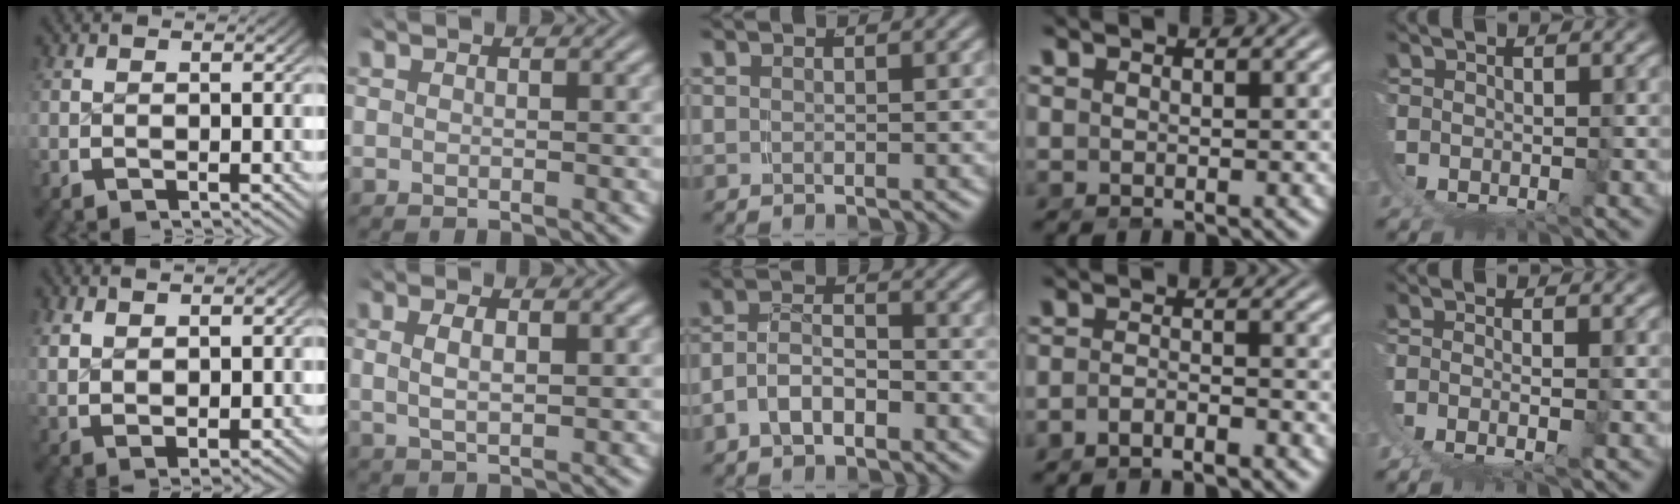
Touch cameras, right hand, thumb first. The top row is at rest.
{"thumb": {"total": 4.6, "force": [1.5, 2.8, 3.3], "torque": [-0.064, -0.012, 0.044]}, "index": {"total": 3.0, "force": [0.7, 1.5, 2.5], "torque": [-0.046, -0.002, 0.020]}, "middle": {"total": 4.5, "force": [-2.2, 3.0, 2.5], "torque": [-0.046, -0.009, -0.036]}, "ring": {"total": 2.6, "force": [-2.4, 0.3, 0.8], "torque": [-0.013, -0.005, -0.041]}, "little": {"total": 2.5, "force": [-0.5, 0.4, 2.4], "torque": [-0.056, -0.015, 0.001]}}